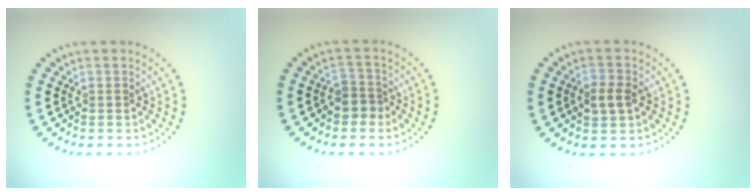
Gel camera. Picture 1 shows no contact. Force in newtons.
{"total": 2.0, "press": 1.7, "slide": 1.0}
{"total": 2.0, "press": 2.0, "slide": 0.2}